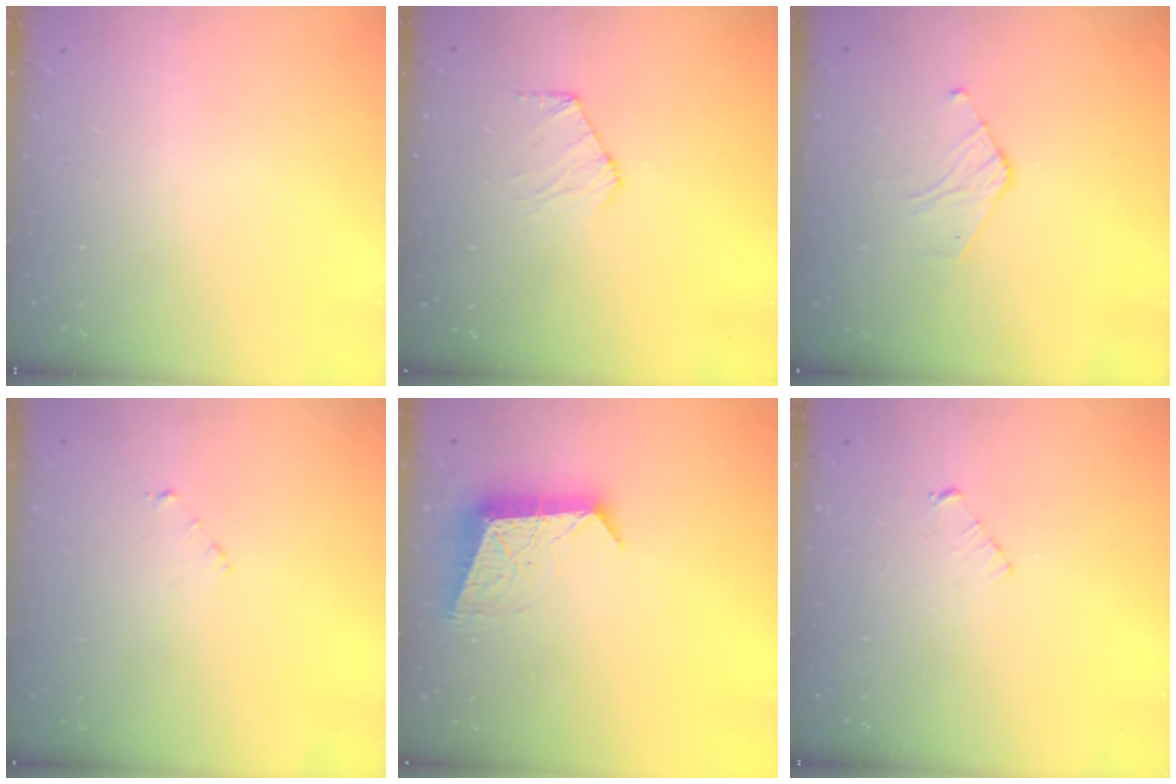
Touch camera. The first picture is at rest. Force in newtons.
{"total": 6.5, "press": 6.4, "slide": 0.6}
{"total": 4.1, "press": 4.0, "slide": 0.4}
{"total": 2.9, "press": 2.9, "slide": 0.2}
{"total": 11.3, "press": 11.3, "slide": 0.8}
{"total": 3.4, "press": 3.4, "slide": 0.3}